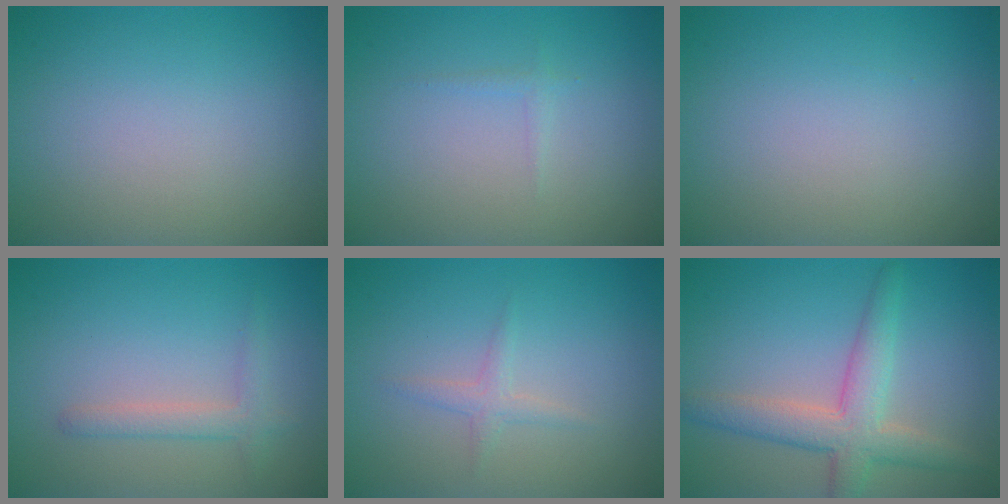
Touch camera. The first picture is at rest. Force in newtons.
{"total": 0.6, "press": 0.6, "slide": 0.0}
{"total": 0.0}
{"total": 1.8, "press": 1.8, "slide": 0.2}
{"total": 1.2, "press": 1.2, "slide": 0.0}
{"total": 4.7, "press": 4.7, "slide": 0.3}